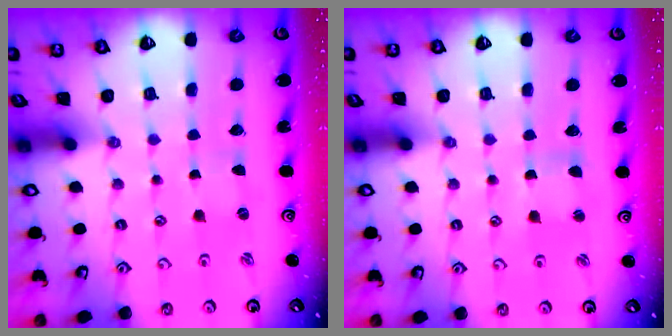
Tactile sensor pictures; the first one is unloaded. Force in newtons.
{"total": 2.1, "press": 2.1, "slide": 0.3}